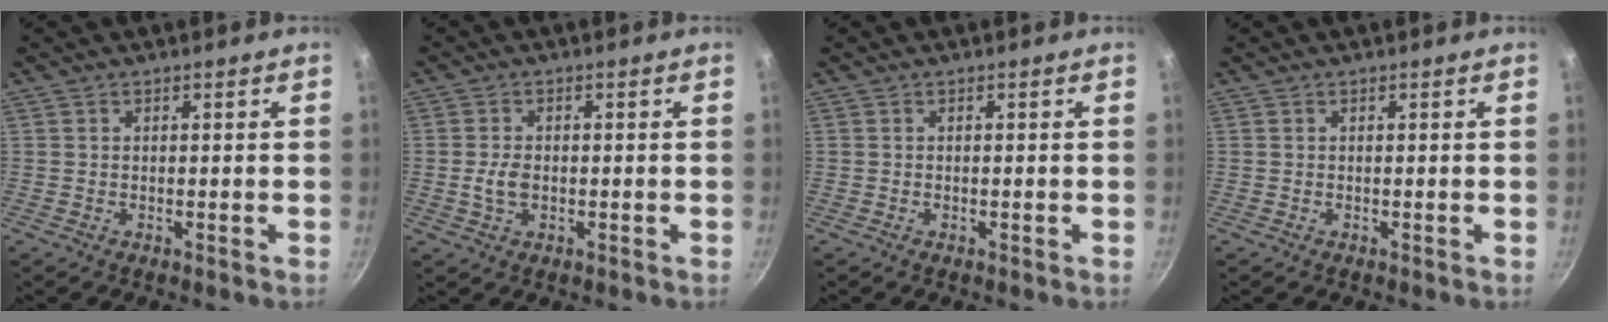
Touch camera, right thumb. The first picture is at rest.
{"total": 3.5, "force": [-0.5, 2.3, 2.6], "torque": [-0.048, 0.005, -0.010]}
{"total": 0.0}
{"total": 0.0}